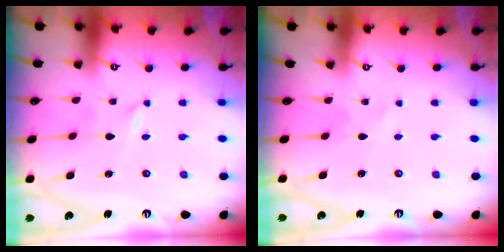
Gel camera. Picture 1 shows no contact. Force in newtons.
{"total": 0.8, "press": 0.8, "slide": 0.1}